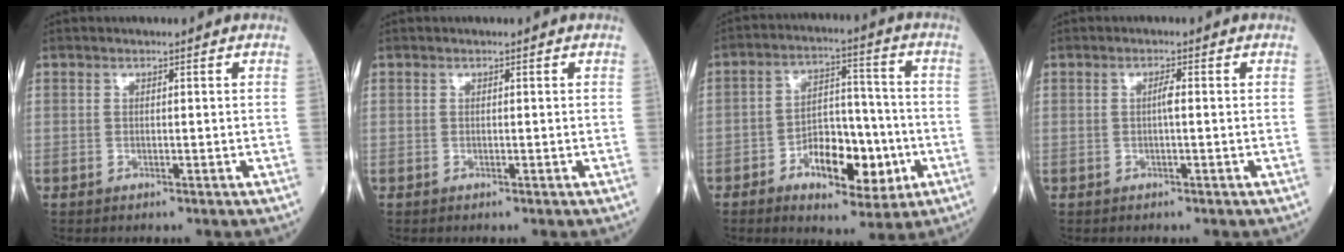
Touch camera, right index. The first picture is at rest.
{"total": 0.0}
{"total": 11.7, "force": [-4.2, 5.4, 9.5], "torque": [-0.155, 0.017, -0.063]}
{"total": 1.2, "force": [0.0, 0.0, 1.2], "torque": [-0.022, 0.002, -0.002]}